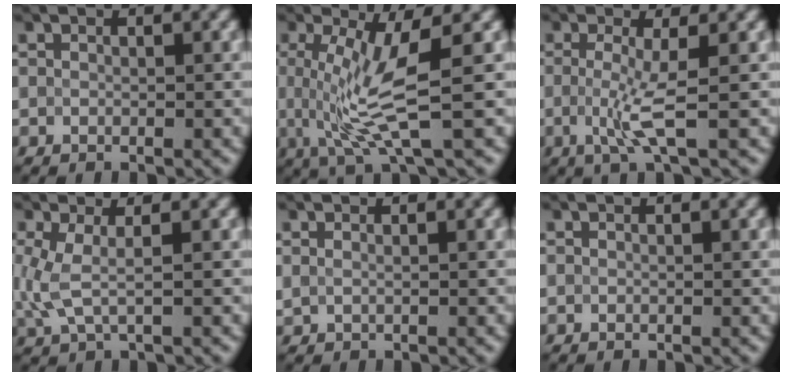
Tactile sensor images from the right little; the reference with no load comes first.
{"total": 5.7, "force": [0.0, 1.1, 5.6], "torque": [-0.107, -0.003, 0.002]}
{"total": 3.1, "force": [-0.7, 0.3, 3.0], "torque": [-0.062, -0.007, -0.014]}
{"total": 2.5, "force": [0.0, 0.8, 2.4], "torque": [-0.065, -0.001, 0.002]}
{"total": 1.1, "force": [0.9, 0.5, 0.4], "torque": [-0.001, 0.003, 0.005]}
{"total": 0.0}